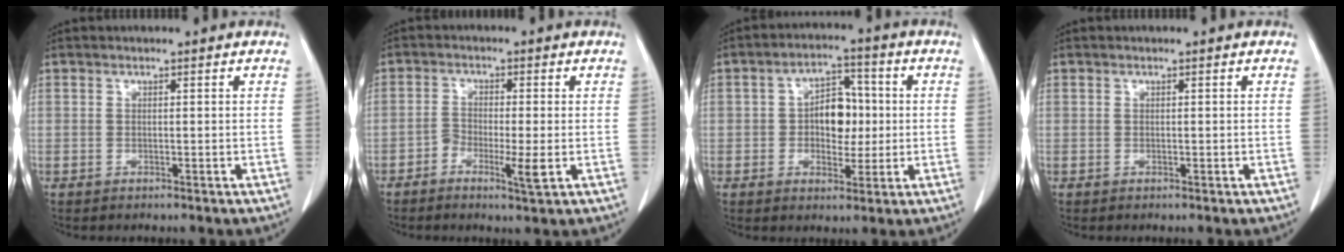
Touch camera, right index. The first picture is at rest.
{"total": 4.4, "force": [-1.7, 0.8, 4.0], "torque": [-0.069, -0.002, -0.028]}
{"total": 7.4, "force": [0.2, 4.5, 5.9], "torque": [-0.090, 0.020, 0.004]}
{"total": 0.0}